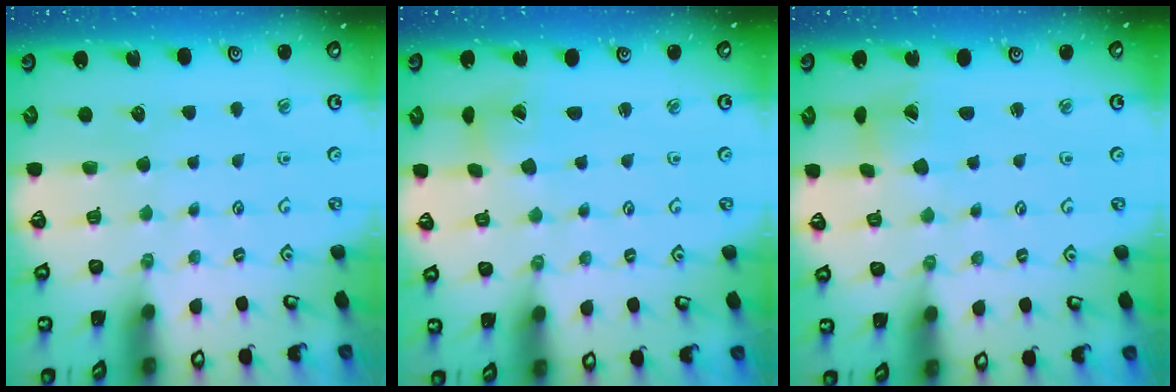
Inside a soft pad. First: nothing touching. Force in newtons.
{"total": 2.2, "press": 2.2, "slide": 0.3}
{"total": 2.5, "press": 2.5, "slide": 0.4}